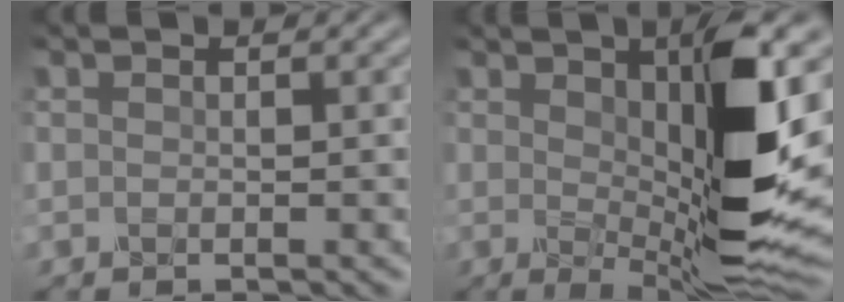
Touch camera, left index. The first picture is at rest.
{"total": 10.7, "force": [1.4, 2.9, 10.2], "torque": [-0.156, -0.019, 0.031]}